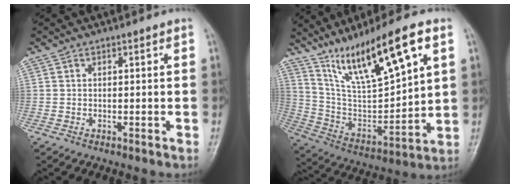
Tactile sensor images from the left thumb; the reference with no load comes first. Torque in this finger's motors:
{"motor_torque": [0.15, 0.20, 1.31, -1.46, 0.39]}